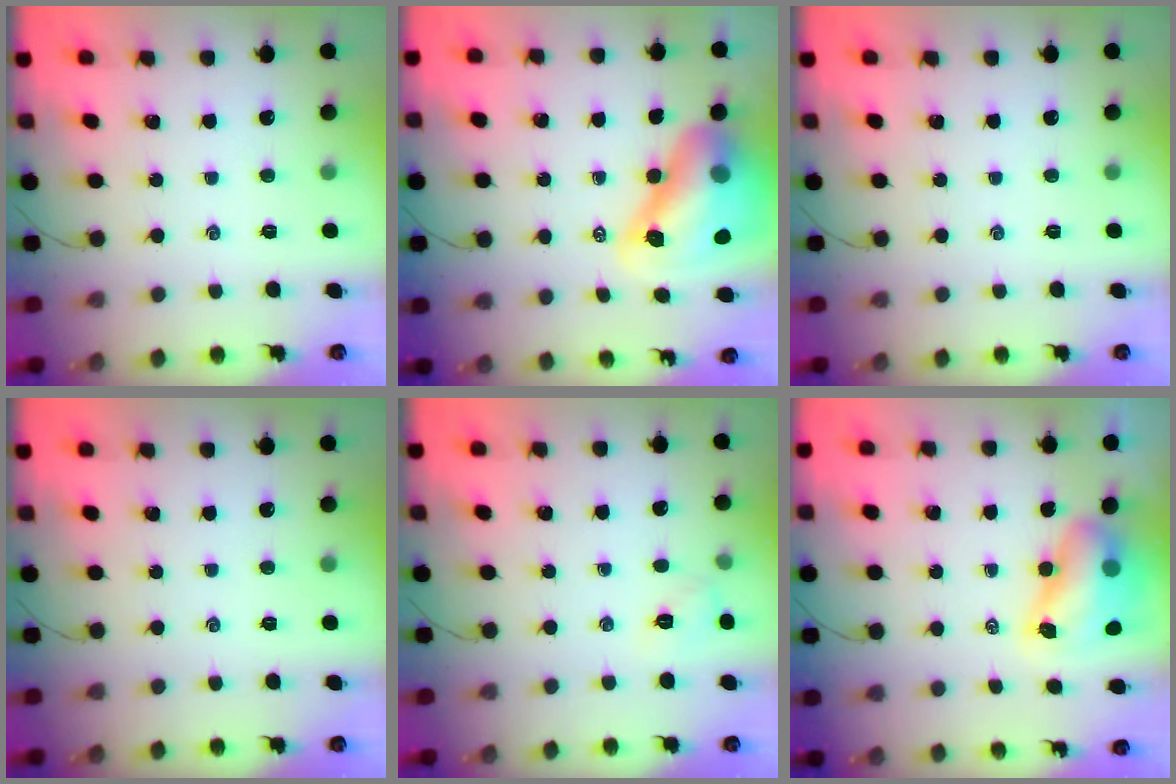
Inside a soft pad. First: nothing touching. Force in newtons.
{"total": 17.4, "press": 16.6, "slide": 5.1}
{"total": 0.0}
{"total": 0.0}
{"total": 6.4, "press": 6.1, "slide": 1.9}
{"total": 9.0, "press": 8.8, "slide": 1.9}